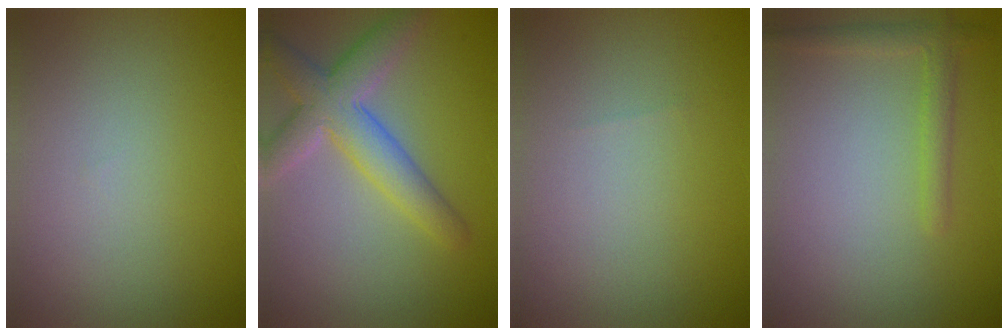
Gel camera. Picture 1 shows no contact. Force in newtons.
{"total": 5.3, "press": 5.3, "slide": 0.4}
{"total": 0.0}
{"total": 1.9, "press": 1.8, "slide": 0.2}